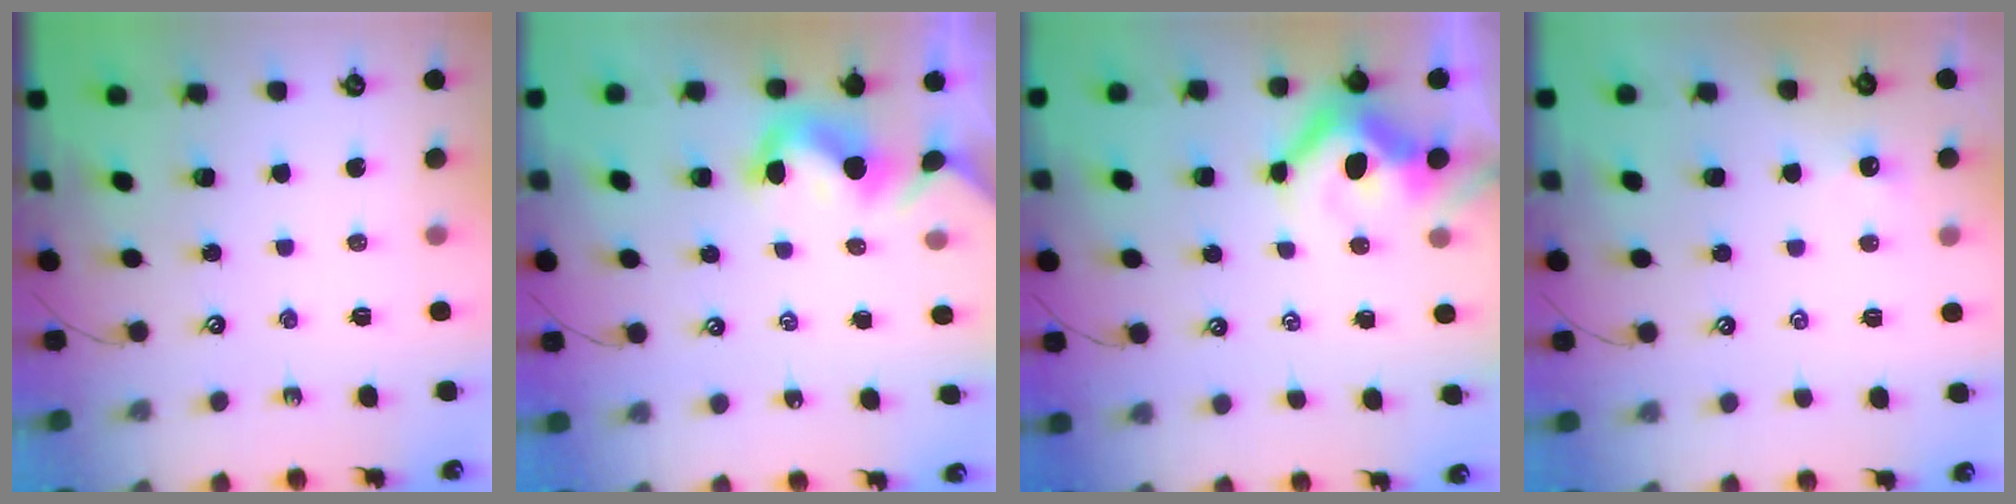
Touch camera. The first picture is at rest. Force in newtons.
{"total": 3.0, "press": 2.9, "slide": 0.5}
{"total": 7.2, "press": 7.1, "slide": 1.3}
{"total": 1.0, "press": 0.9, "slide": 0.4}